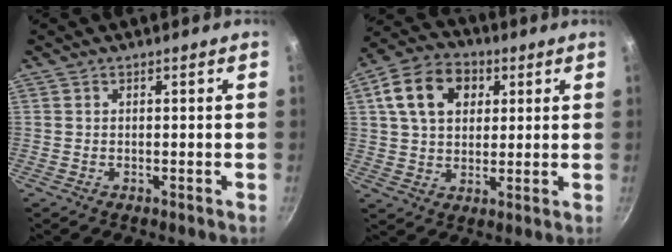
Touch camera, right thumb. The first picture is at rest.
{"total": 13.5, "force": [4.4, 9.7, 8.3], "torque": [-0.131, 0.008, 0.061]}